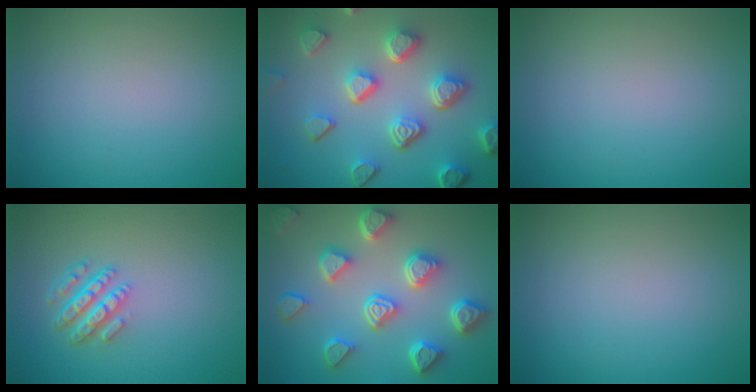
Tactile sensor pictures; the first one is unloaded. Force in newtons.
{"total": 6.7, "press": 5.3, "slide": 4.2}
{"total": 0.0}
{"total": 4.3, "press": 3.2, "slide": 2.9}
{"total": 7.4, "press": 5.9, "slide": 4.4}
{"total": 0.0}